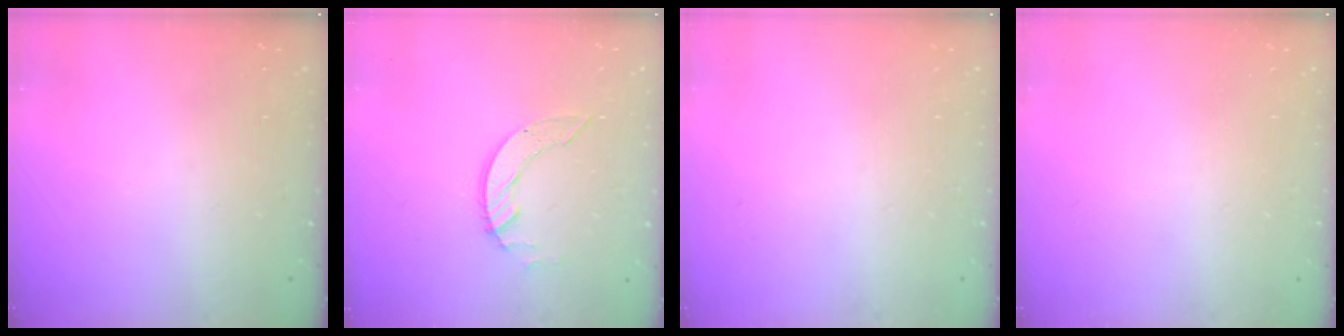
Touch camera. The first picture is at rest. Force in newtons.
{"total": 5.4, "press": 5.4, "slide": 0.1}
{"total": 0.0}
{"total": 0.0}